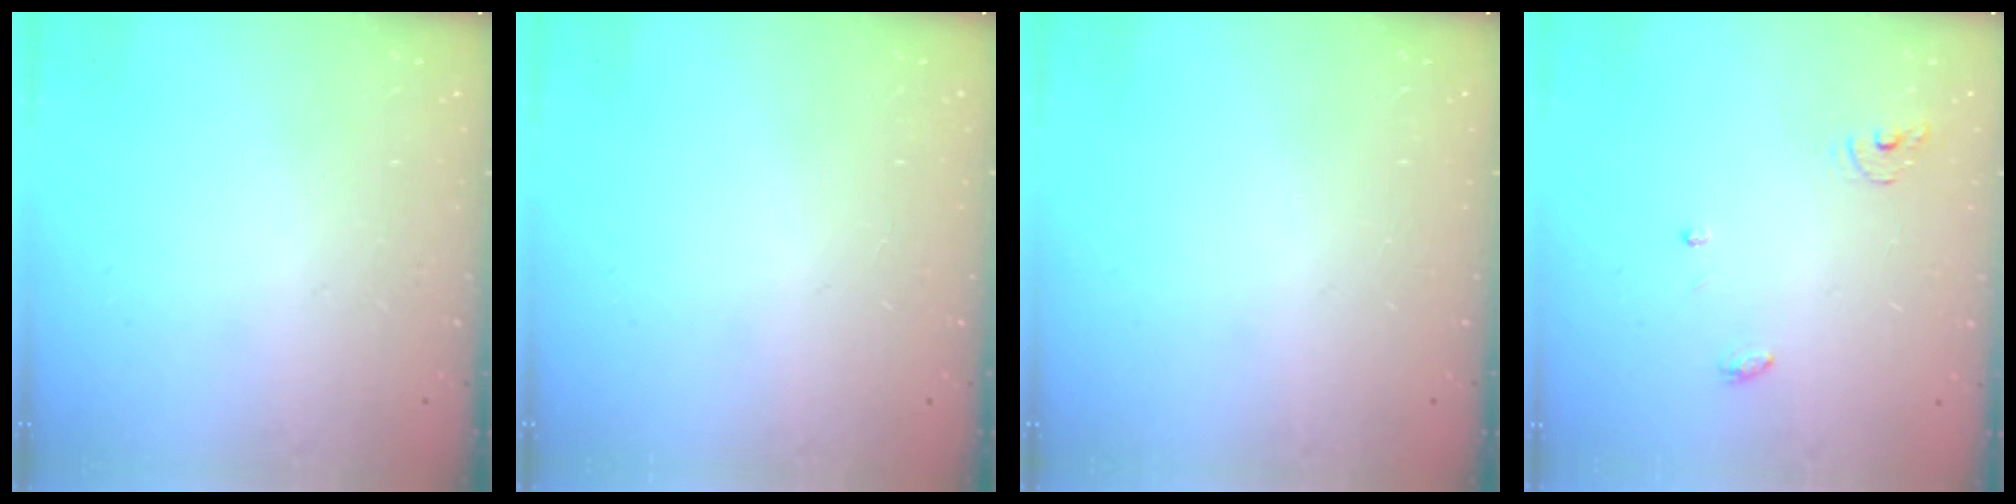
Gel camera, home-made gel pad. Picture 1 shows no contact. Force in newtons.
{"total": 0.0}
{"total": 0.0}
{"total": 3.9, "press": 3.9, "slide": 0.2}